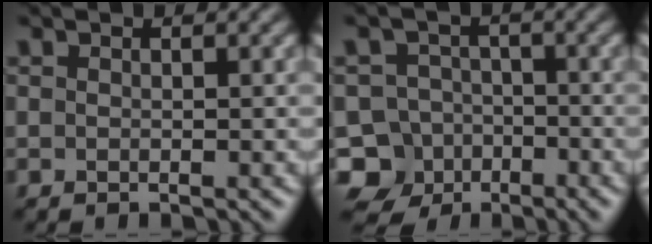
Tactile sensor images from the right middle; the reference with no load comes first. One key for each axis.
{"total": 9.0, "fx": -5.5, "fy": 7.0, "fz": 1.6, "tx": -0.018, "ty": -0.020, "tz": -0.117}